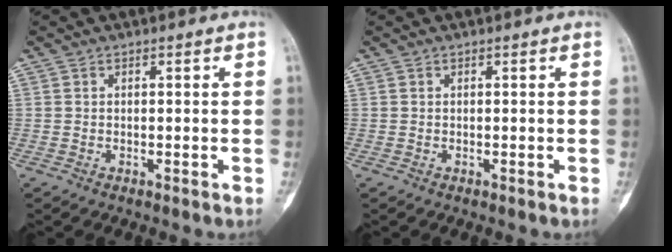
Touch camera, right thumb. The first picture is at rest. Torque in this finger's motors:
{"motor_torque": [-0.06, 0.00, 0.00, -0.18, 0.02]}